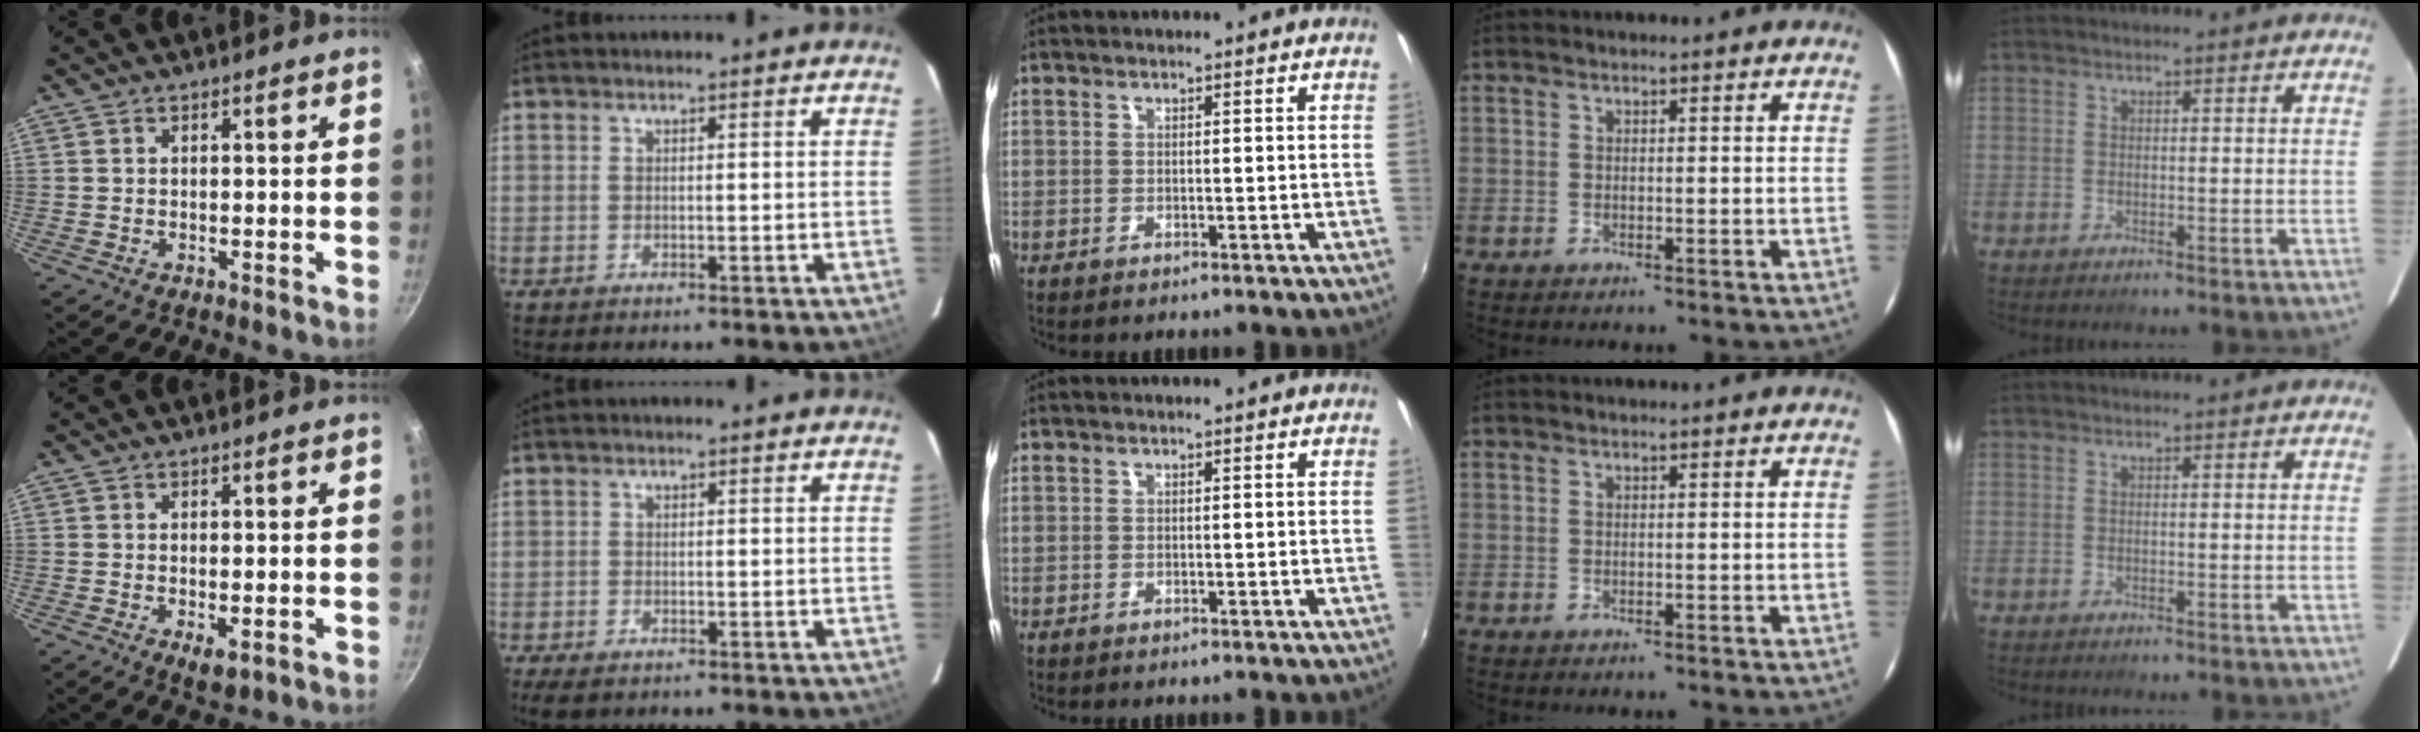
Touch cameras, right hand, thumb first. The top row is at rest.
{"thumb": {"total": 3.3, "force": [-1.1, 1.4, 2.8], "torque": [-0.044, -0.008, -0.011]}, "index": {"total": 3.5, "force": [-2.4, 1.8, 1.8], "torque": [-0.044, -0.012, -0.044]}}